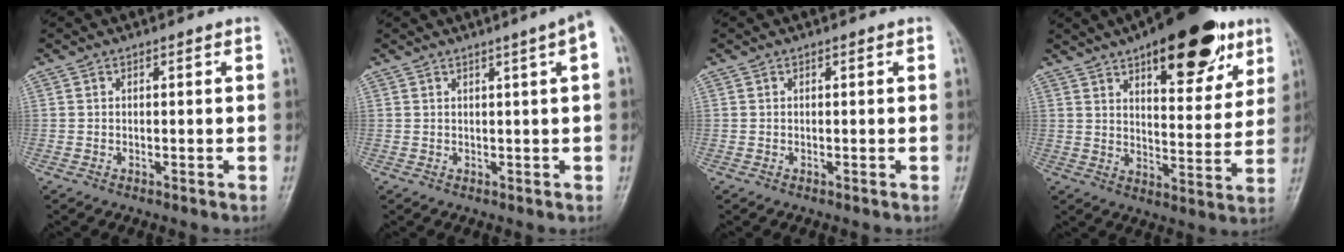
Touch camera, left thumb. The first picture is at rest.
{"total": 4.0, "force": [1.5, -0.2, 3.7], "torque": [-0.050, 0.004, 0.019]}
{"total": 0.0}
{"total": 20.3, "force": [11.7, 8.2, 14.4], "torque": [-0.164, -0.042, 0.173]}